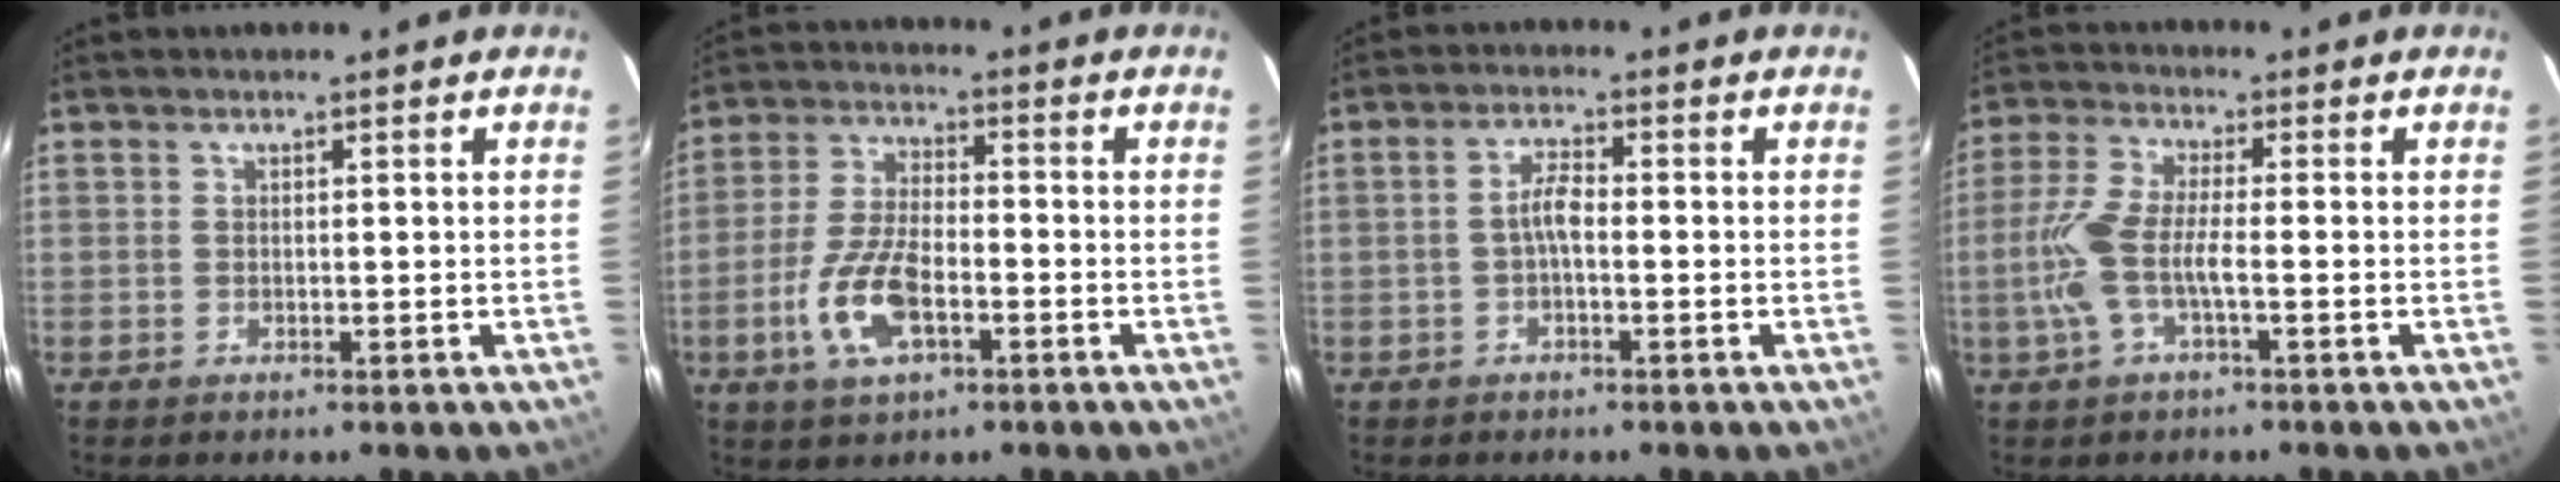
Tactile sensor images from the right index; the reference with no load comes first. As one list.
[{"total": 11.1, "force": [-4.2, 4.7, 9.2], "torque": [-0.198, -0.002, -0.078]}, {"total": 3.0, "force": [-0.8, 0.9, 2.8], "torque": [-0.058, 0.010, -0.017]}, {"total": 8.4, "force": [-2.1, 1.6, 7.9], "torque": [-0.182, 0.002, -0.041]}]